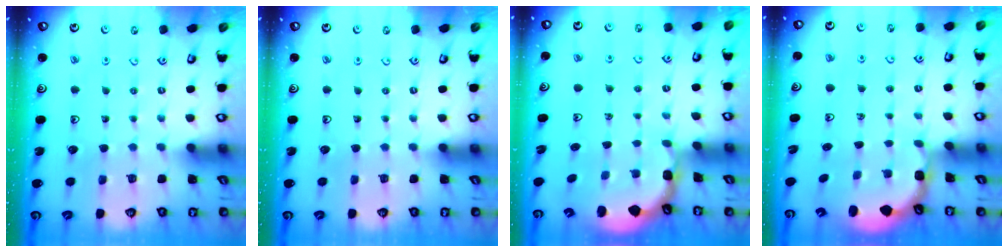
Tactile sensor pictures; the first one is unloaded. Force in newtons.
{"total": 0.0}
{"total": 1.8, "press": 1.6, "slide": 0.8}
{"total": 2.7, "press": 2.1, "slide": 1.7}